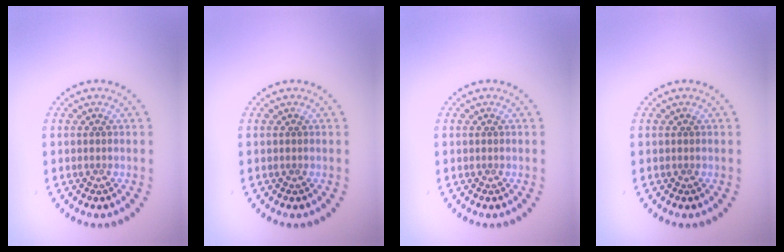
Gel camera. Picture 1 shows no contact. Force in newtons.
{"total": 0.0}
{"total": 0.0}
{"total": 0.0}